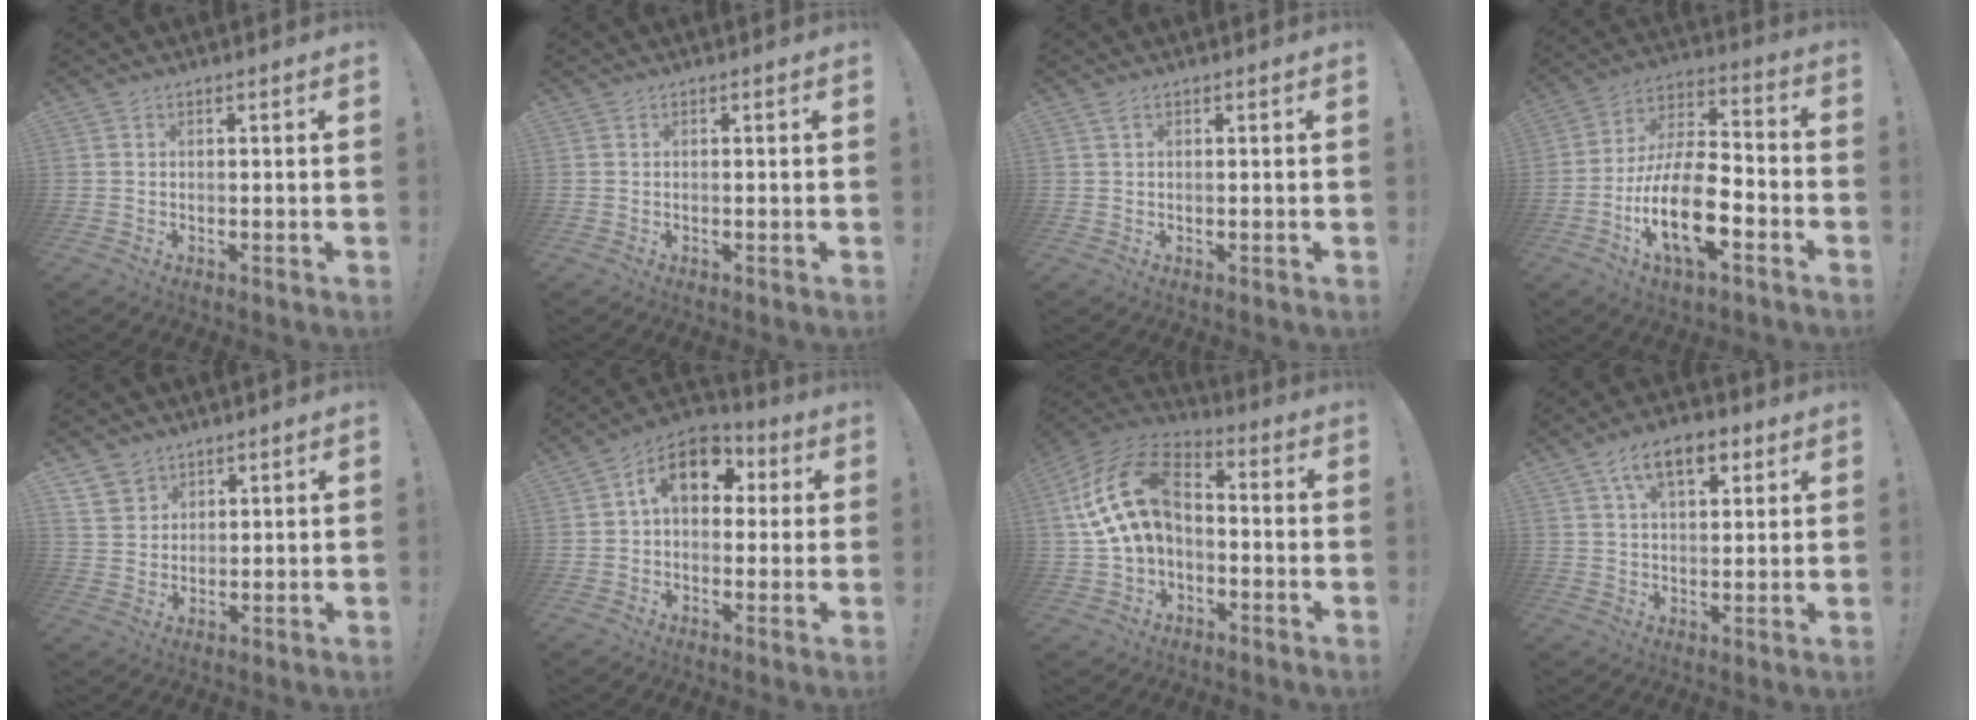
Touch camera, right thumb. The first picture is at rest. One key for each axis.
{"total": 0.0}
{"total": 1.1, "fx": 0.7, "fy": 0.4, "fz": 0.7, "tx": -0.013, "ty": 0.000, "tz": 0.012}
{"total": 19.7, "fx": -7.7, "fy": 8.4, "fz": 16.0, "tx": -0.318, "ty": 0.031, "tz": -0.128}
{"total": 5.1, "fx": 3.9, "fy": 3.3, "fz": 0.4, "tx": -0.007, "ty": -0.030, "tz": 0.075}
{"total": 13.2, "fx": 3.7, "fy": 8.7, "fz": 9.2, "tx": -0.132, "ty": 0.005, "tz": 0.069}
{"total": 18.2, "fx": 2.8, "fy": 11.6, "fz": 13.8, "tx": -0.262, "ty": 0.015, "tz": 0.061}
{"total": 10.9, "fx": 5.3, "fy": 5.7, "fz": 7.7, "tx": -0.124, "ty": 0.000, "tz": 0.096}